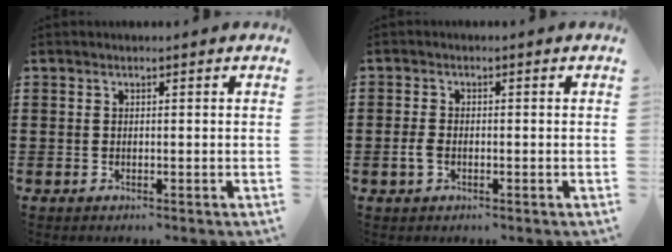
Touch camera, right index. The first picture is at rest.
{"total": 2.0, "force": [-0.7, 1.1, 1.6], "torque": [-0.046, -0.008, -0.016]}